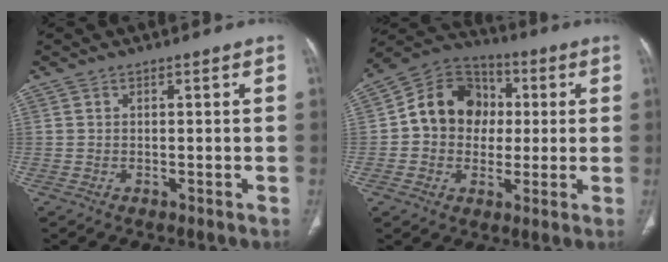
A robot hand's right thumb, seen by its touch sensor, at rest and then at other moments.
{"total": 13.9, "force": [1.0, 11.8, 7.2], "torque": [-0.079, 0.025, 0.006]}